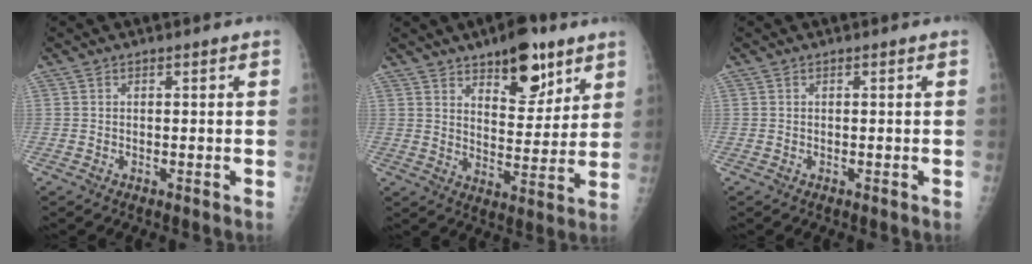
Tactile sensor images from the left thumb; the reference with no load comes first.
{"total": 13.1, "force": [8.3, 5.9, 8.2], "torque": [-0.077, -0.049, 0.126]}
{"total": 0.0}